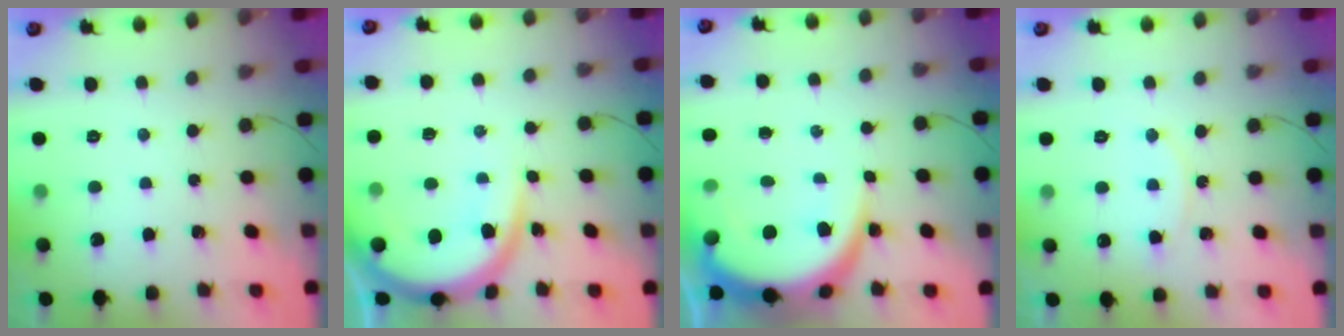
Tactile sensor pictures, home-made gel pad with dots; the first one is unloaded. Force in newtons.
{"total": 11.9, "press": 11.8, "slide": 1.1}
{"total": 9.4, "press": 9.4, "slide": 0.5}
{"total": 6.0, "press": 5.9, "slide": 0.4}